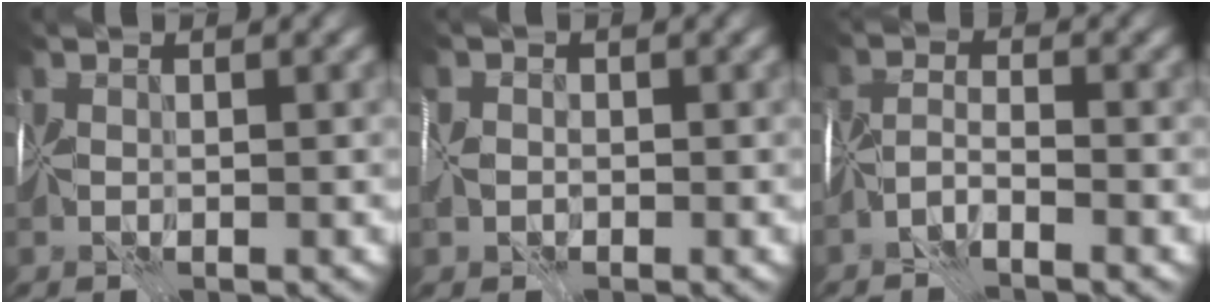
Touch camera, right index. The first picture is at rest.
{"total": 1.1, "force": [-0.2, 1.1, 0.1], "torque": [0.003, 0.004, -0.007]}
{"total": 2.3, "force": [-1.7, 0.6, 1.4], "torque": [-0.025, 0.007, -0.040]}